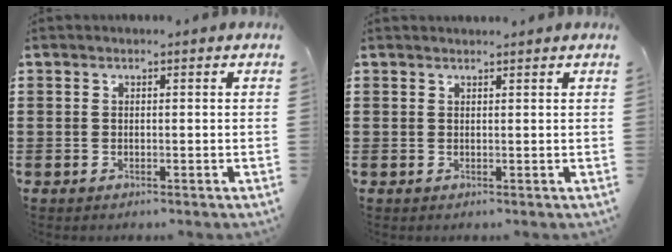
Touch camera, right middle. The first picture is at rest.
{"total": 0.9, "force": [0.9, -0.1, 0.0], "torque": [-0.001, -0.002, 0.017]}